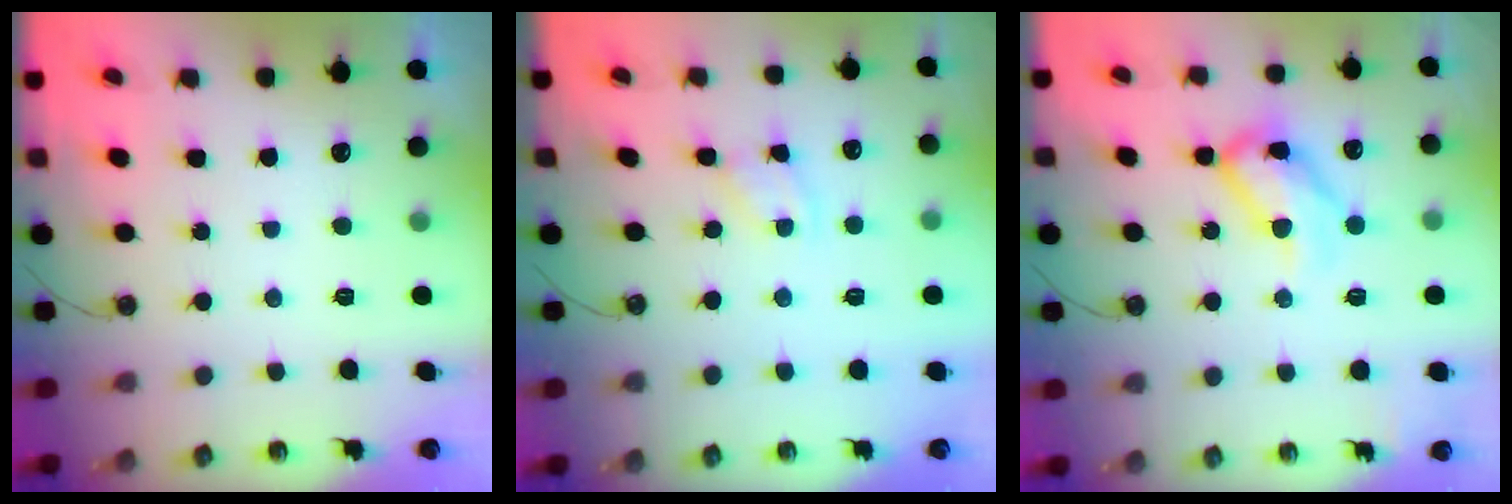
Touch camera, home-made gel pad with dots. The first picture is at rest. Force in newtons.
{"total": 1.7, "press": 1.7, "slide": 0.3}
{"total": 14.8, "press": 14.7, "slide": 1.6}